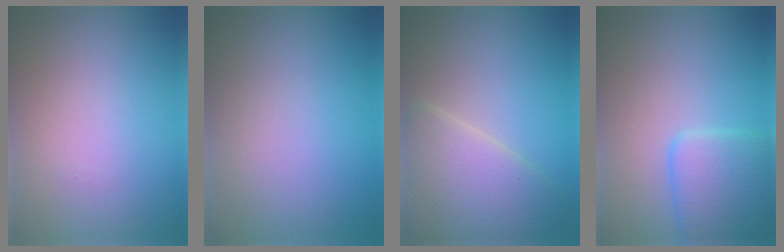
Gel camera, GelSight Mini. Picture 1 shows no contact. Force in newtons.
{"total": 0.0}
{"total": 6.0, "press": 6.0, "slide": 0.2}
{"total": 3.9, "press": 3.9, "slide": 0.2}